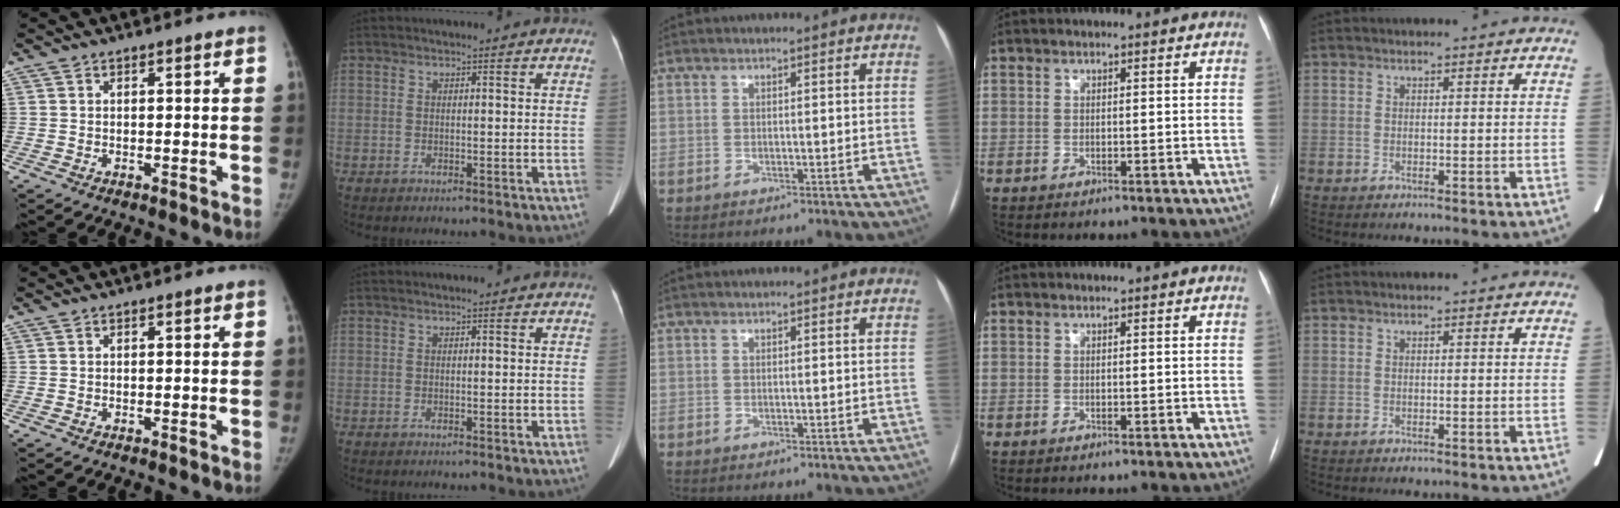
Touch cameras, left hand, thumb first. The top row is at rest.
{}